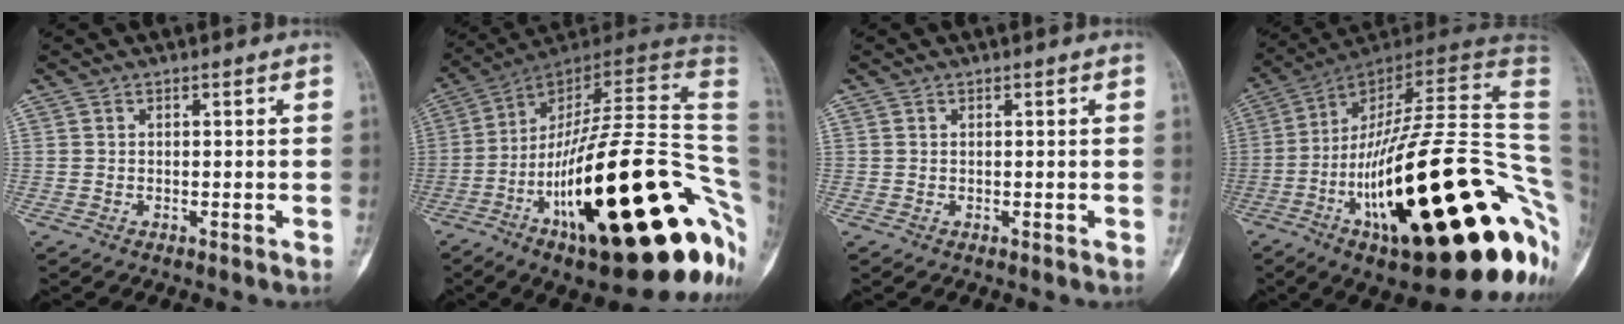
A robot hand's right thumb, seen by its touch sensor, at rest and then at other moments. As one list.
[{"total": 38.3, "force": [-9.1, 11.1, 35.5], "torque": [-0.434, 0.055, -0.140]}, {"total": 0.0}, {"total": 41.7, "force": [-9.4, 12.1, 38.8], "torque": [-0.488, 0.050, -0.146]}]